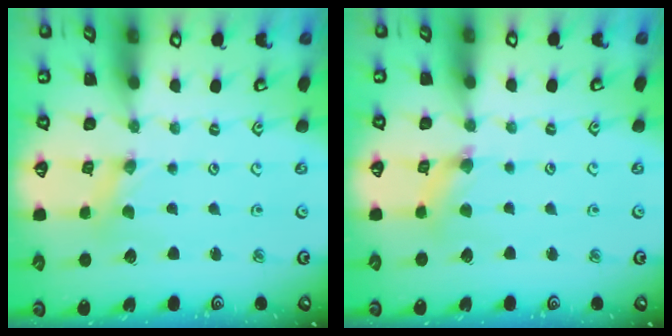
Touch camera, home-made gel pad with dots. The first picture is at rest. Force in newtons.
{"total": 2.9, "press": 2.9, "slide": 0.3}